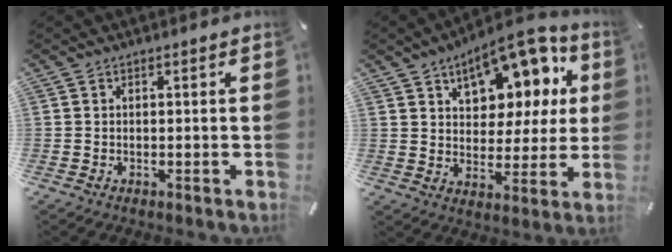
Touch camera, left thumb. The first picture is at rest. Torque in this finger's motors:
{"motor_torque": [0.94, 0.93, 1.87, -0.91, 0.15]}